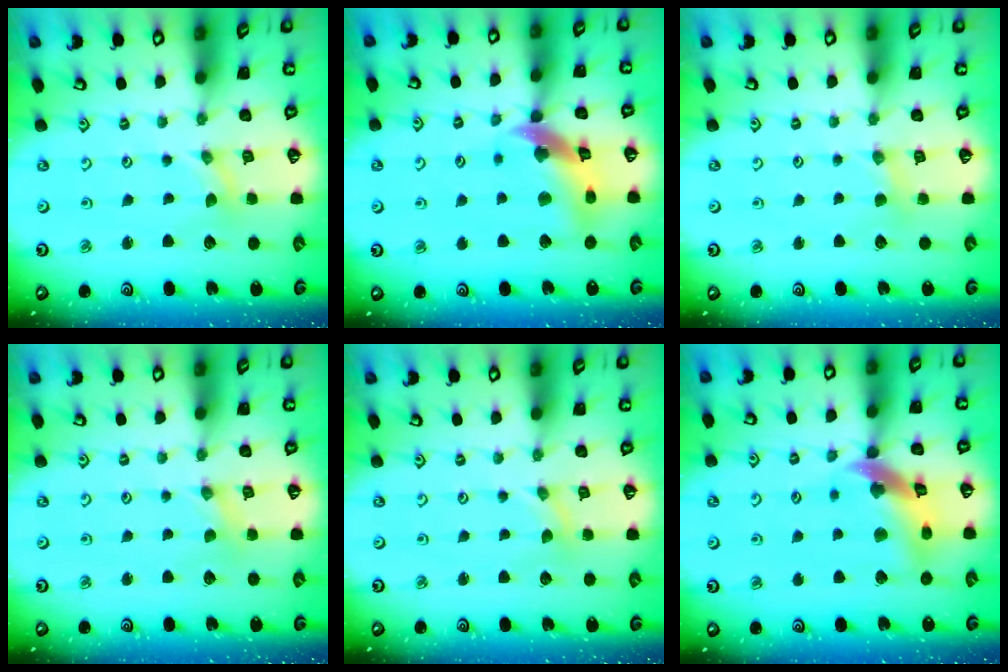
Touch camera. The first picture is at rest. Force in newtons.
{"total": 12.8, "press": 12.7, "slide": 1.8}
{"total": 2.6, "press": 2.6, "slide": 0.4}
{"total": 0.0}
{"total": 0.0}
{"total": 12.8, "press": 12.7, "slide": 1.8}